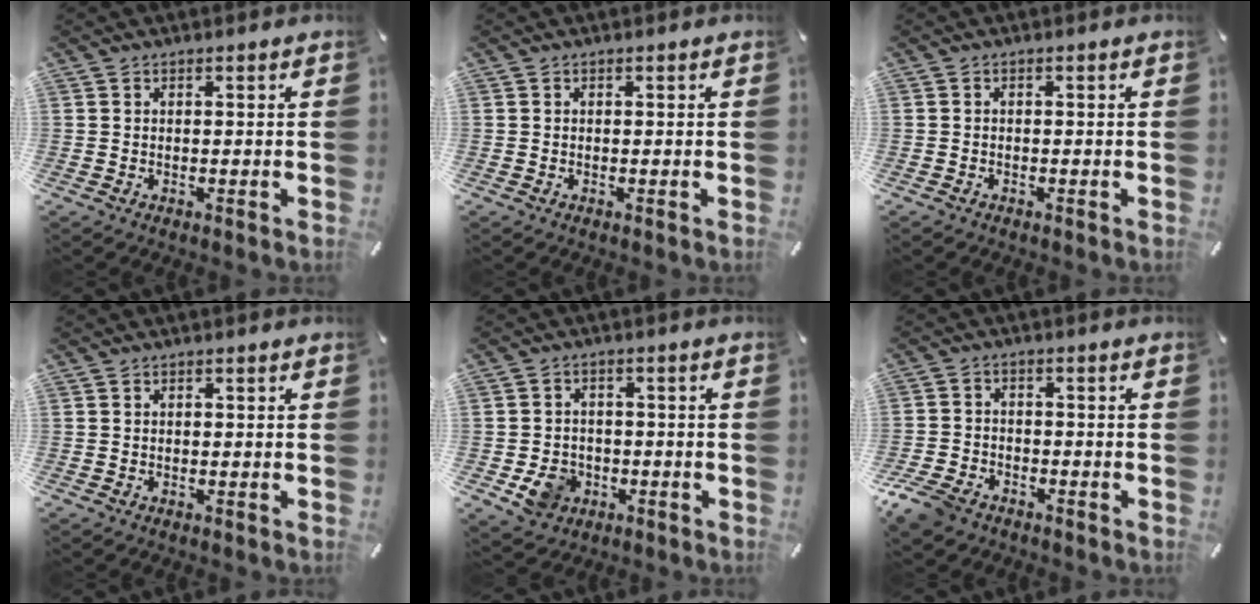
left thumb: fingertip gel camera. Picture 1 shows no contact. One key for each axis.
{"total": 0.0}
{"total": 0.6, "fx": -0.5, "fy": 0.4, "fz": 0.2, "tx": -0.002, "ty": 0.002, "tz": -0.012}
{"total": 0.0}
{"total": 7.4, "fx": -2.3, "fy": 6.4, "fz": 2.8, "tx": -0.066, "ty": 0.013, "tz": -0.040}
{"total": 6.3, "fx": -4.7, "fy": 3.6, "fz": 2.1, "tx": -0.058, "ty": 0.019, "tz": -0.095}